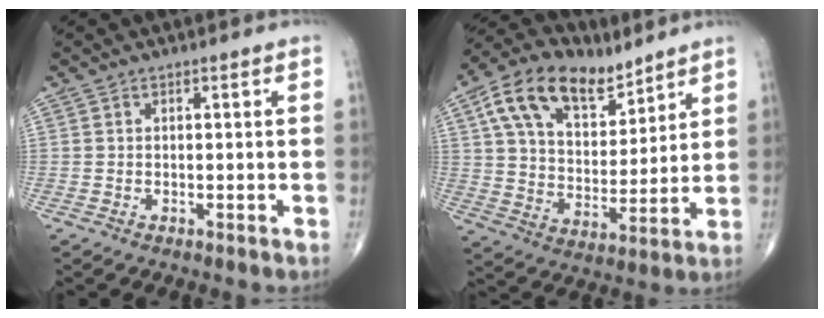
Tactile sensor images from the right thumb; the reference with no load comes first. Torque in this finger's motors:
{"motor_torque": [0.87, 2.19, 1.05, 0.57, 0.15]}